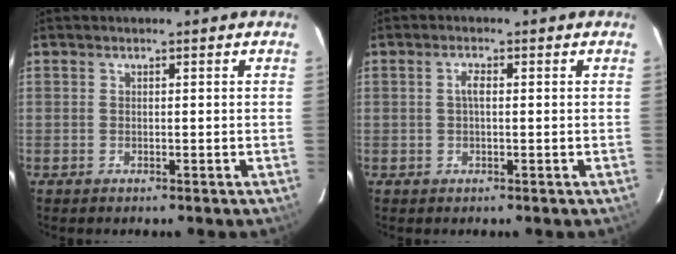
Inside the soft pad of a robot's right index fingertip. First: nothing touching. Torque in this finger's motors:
{"motor_torque": [0.16, -0.08, 0.13, 0.05]}